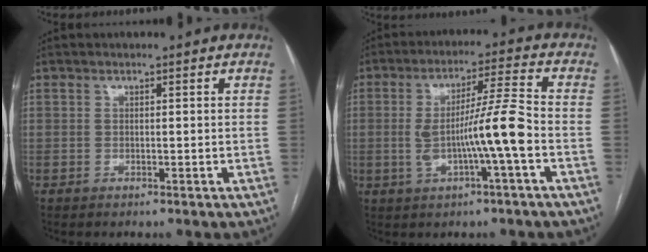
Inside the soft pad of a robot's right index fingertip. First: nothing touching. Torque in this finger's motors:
{"motor_torque": [0.88, 0.43, 0.63, 0.08]}